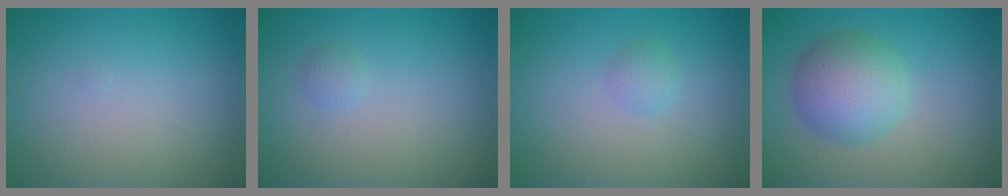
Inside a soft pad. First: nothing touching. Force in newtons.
{"total": 0.8, "press": 0.8, "slide": 0.0}
{"total": 1.1, "press": 1.1, "slide": 0.0}
{"total": 5.3, "press": 5.3, "slide": 0.2}